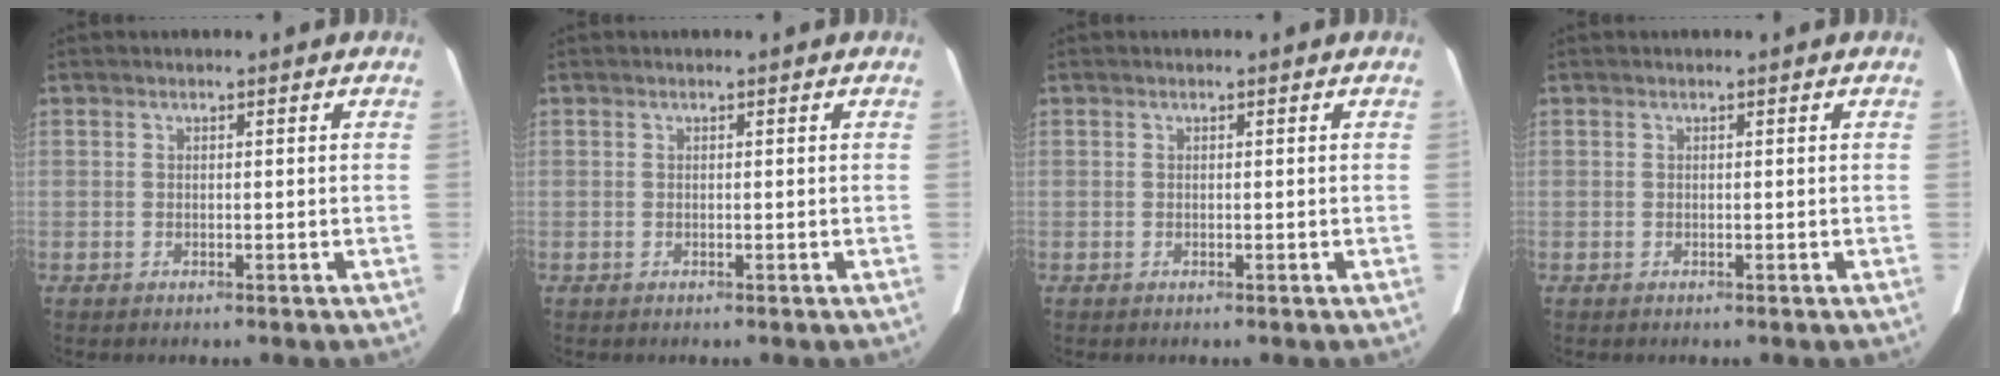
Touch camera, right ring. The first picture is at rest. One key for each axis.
{"total": 0.0}
{"total": 0.0}
{"total": 0.0}